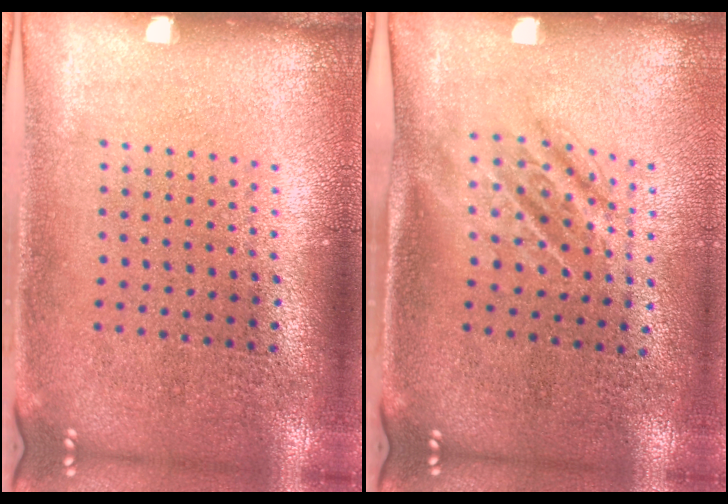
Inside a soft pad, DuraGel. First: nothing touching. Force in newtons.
{"total": 1.6, "press": 1.2, "slide": 1.0}